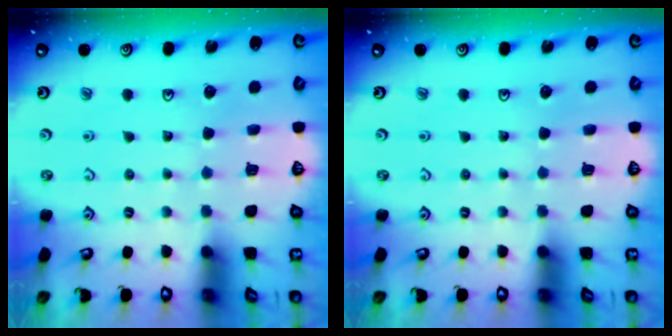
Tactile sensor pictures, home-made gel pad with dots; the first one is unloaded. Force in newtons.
{"total": 0.0}